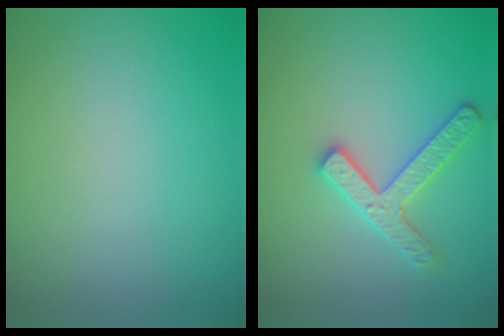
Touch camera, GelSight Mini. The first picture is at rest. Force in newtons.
{"total": 2.9, "press": 2.8, "slide": 0.6}